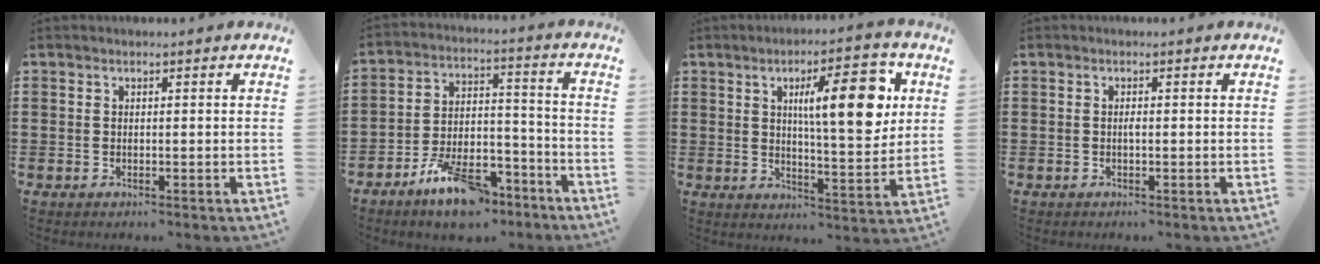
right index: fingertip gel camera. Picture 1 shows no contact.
{"total": 10.3, "force": [-7.9, 4.0, 5.1], "torque": [-0.085, 0.036, -0.143]}
{"total": 12.1, "force": [4.0, 3.5, 10.8], "torque": [-0.163, -0.006, 0.057]}
{"total": 0.7, "force": [-0.1, 0.1, 0.7], "torque": [-0.014, -0.003, -0.002]}